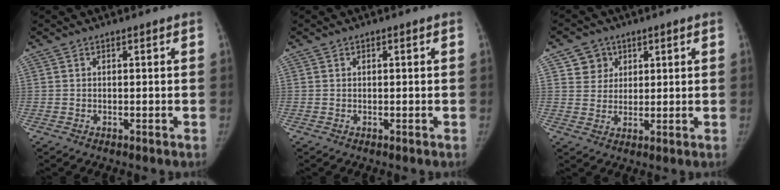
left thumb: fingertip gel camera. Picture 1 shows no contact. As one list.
[{"total": 0.0}, {"total": 5.0, "force": [2.2, 4.5, 0.0], "torque": [0.031, -0.009, 0.036]}]